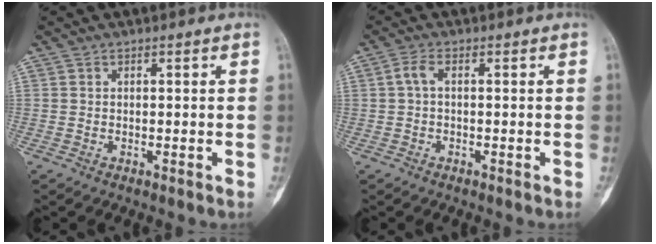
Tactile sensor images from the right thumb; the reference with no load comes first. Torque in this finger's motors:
{"motor_torque": [0.09, 0.10, 0.10, -0.10, -0.06]}